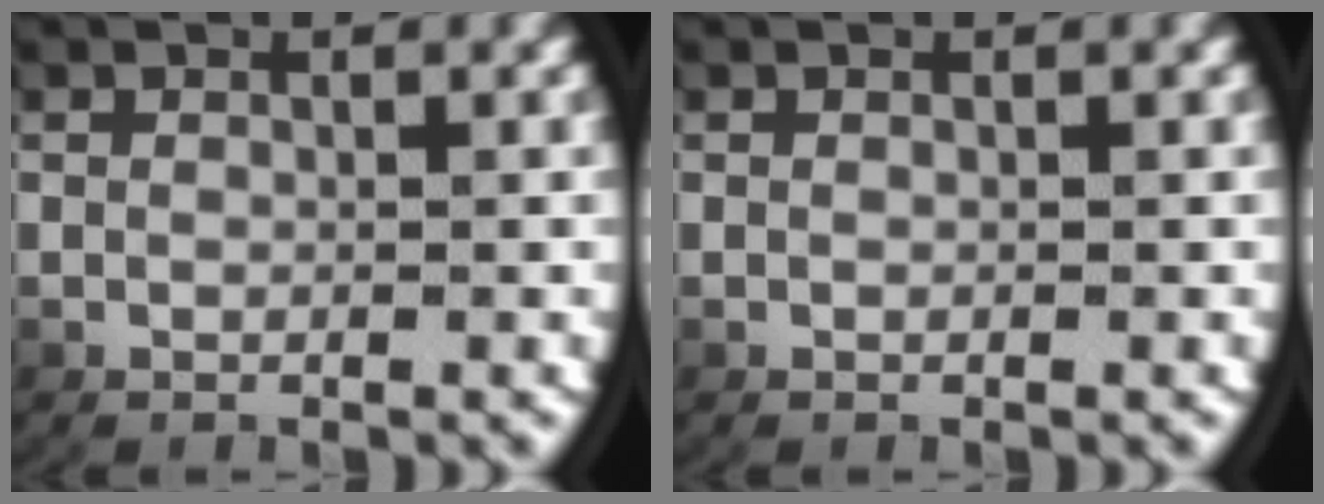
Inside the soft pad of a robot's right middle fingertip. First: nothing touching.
{"total": 0.0}